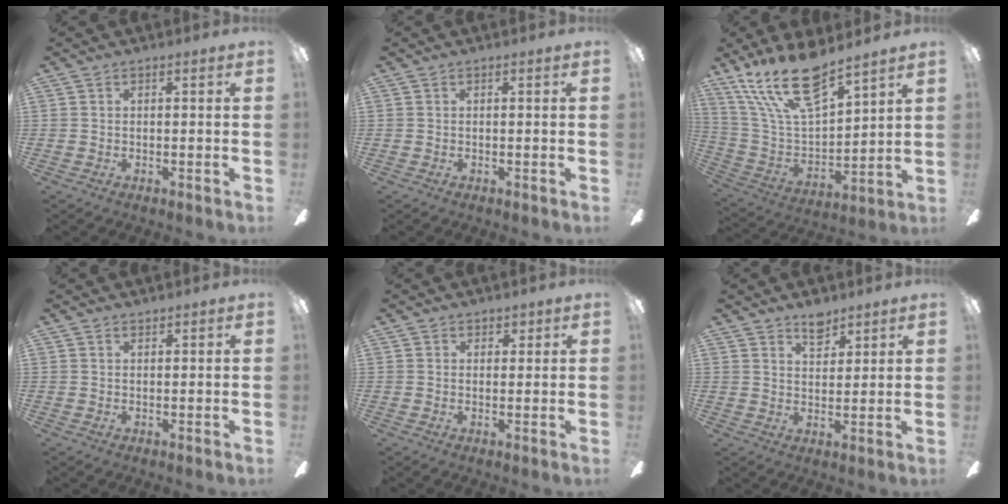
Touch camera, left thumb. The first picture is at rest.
{"total": 0.0}
{"total": 19.7, "force": [14.0, 7.0, 12.0], "torque": [-0.246, -0.090, 0.248]}
{"total": 0.9, "force": [0.8, 0.2, 0.0], "torque": [-0.002, -0.003, 0.017]}
{"total": 2.1, "force": [1.3, 1.6, 0.0], "torque": [0.013, -0.002, 0.023]}
{"total": 5.5, "force": [4.4, 2.6, 2.0], "torque": [-0.020, -0.026, 0.078]}